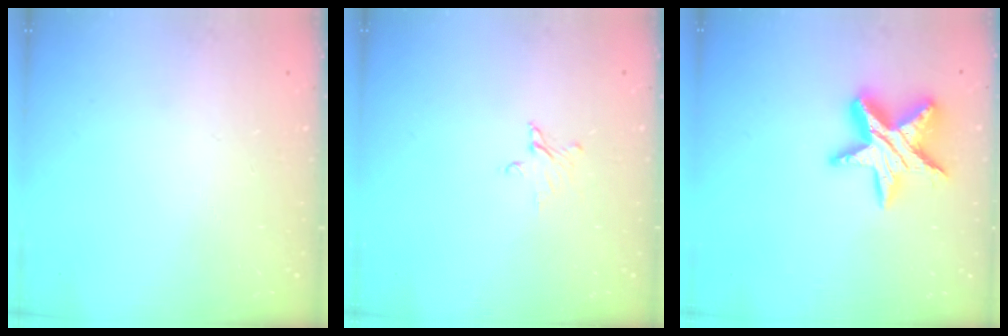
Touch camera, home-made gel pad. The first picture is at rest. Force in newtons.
{"total": 2.9, "press": 2.9, "slide": 0.3}
{"total": 16.4, "press": 16.4, "slide": 1.0}